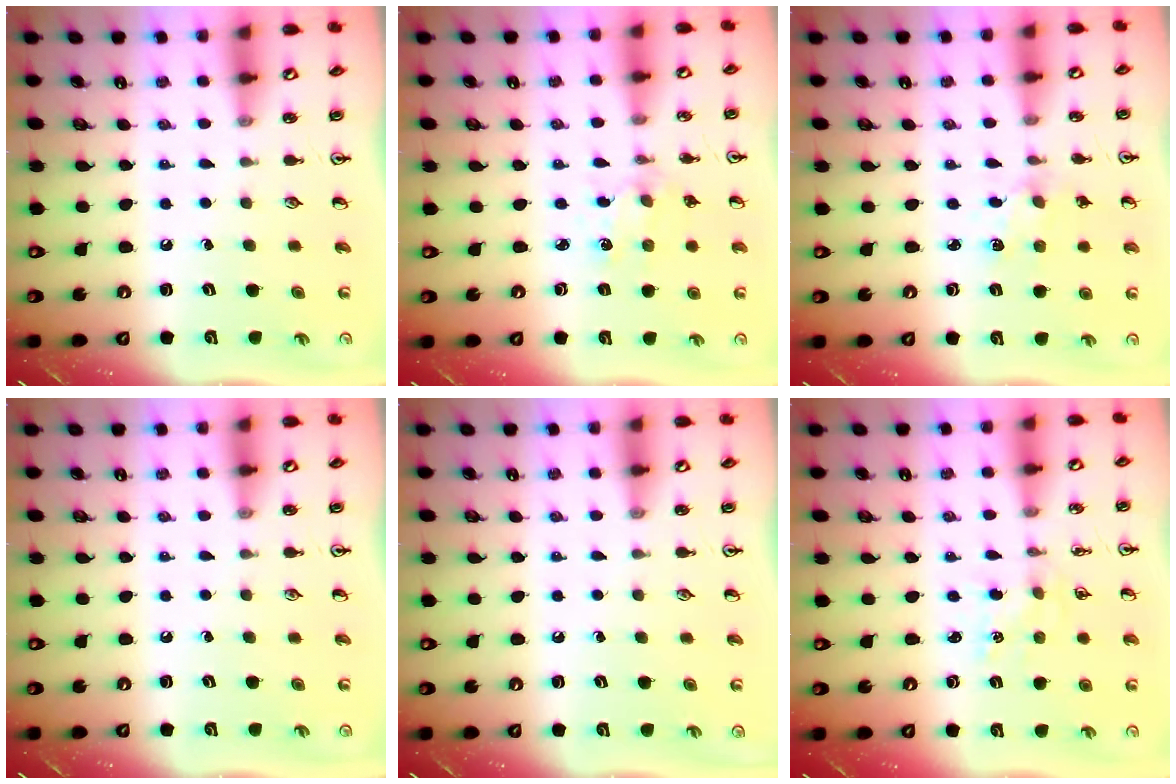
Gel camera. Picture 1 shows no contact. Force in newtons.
{"total": 2.6, "press": 2.6, "slide": 0.4}
{"total": 2.0, "press": 2.0, "slide": 0.3}
{"total": 0.0}
{"total": 0.0}
{"total": 1.8, "press": 1.8, "slide": 0.2}